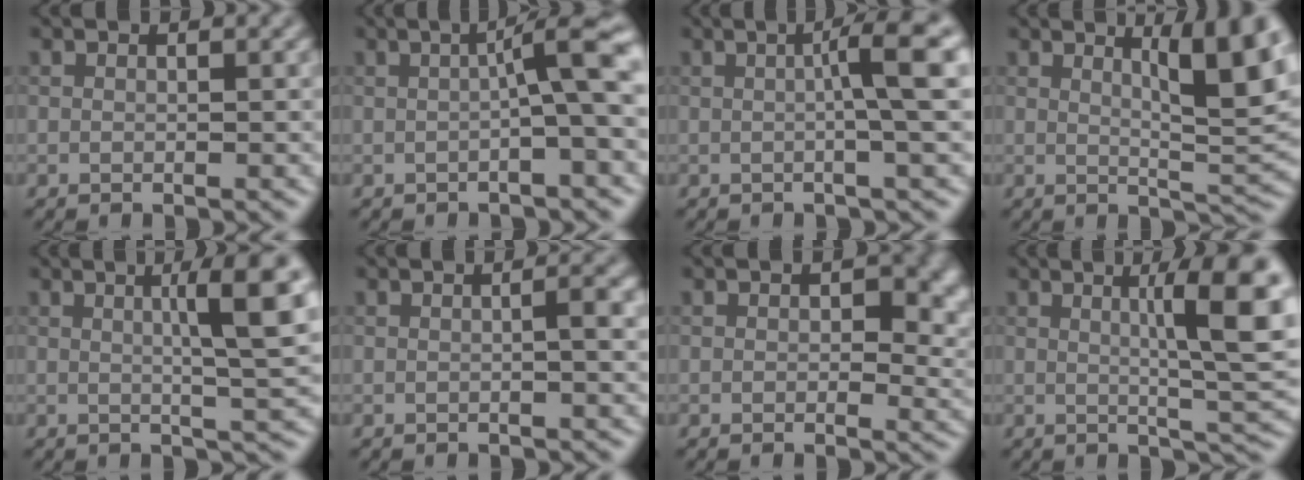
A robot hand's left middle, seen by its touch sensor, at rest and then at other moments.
{"total": 5.4, "force": [0.1, 0.6, 5.4], "torque": [-0.079, 0.016, -0.006]}
{"total": 5.6, "force": [0.6, 0.7, 5.5], "torque": [-0.073, 0.016, 0.005]}
{"total": 7.1, "force": [2.7, 1.5, 6.4], "torque": [-0.079, -0.003, 0.045]}
{"total": 6.8, "force": [1.6, 1.0, 6.6], "torque": [-0.085, 0.009, 0.024]}
{"total": 2.1, "force": [0.0, 0.5, 2.1], "torque": [-0.029, 0.005, -0.001]}
{"total": 5.4, "force": [1.2, 3.3, 4.1], "torque": [-0.033, -0.007, 0.011]}
{"total": 8.2, "force": [1.8, 1.4, 7.9], "torque": [-0.104, 0.001, 0.030]}